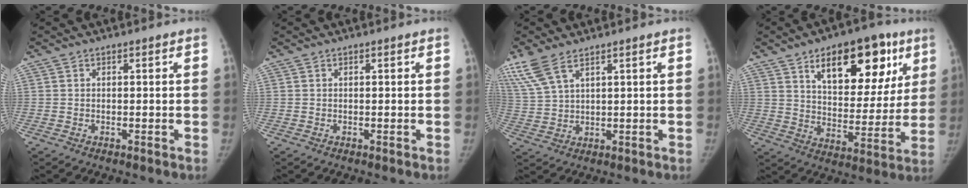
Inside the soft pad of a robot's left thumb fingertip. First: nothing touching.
{"total": 0.0}
{"total": 9.3, "force": [6.4, 3.3, 5.8], "torque": [-0.142, -0.006, 0.141]}
{"total": 20.8, "force": [10.3, 10.8, 14.4], "torque": [-0.143, -0.035, 0.156]}